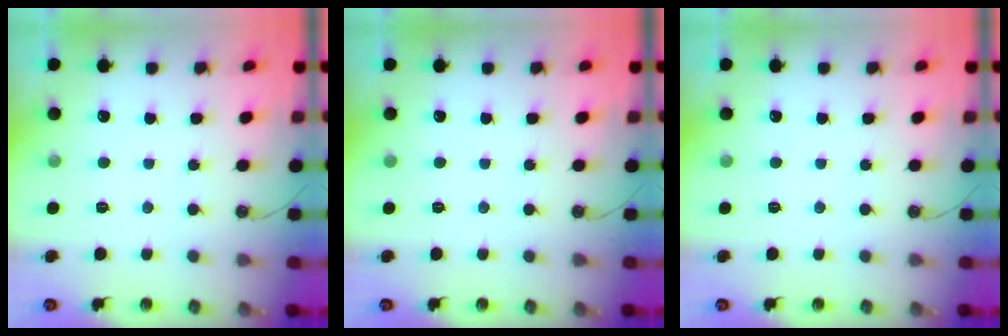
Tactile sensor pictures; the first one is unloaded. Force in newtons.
{"total": 0.0}
{"total": 0.0}